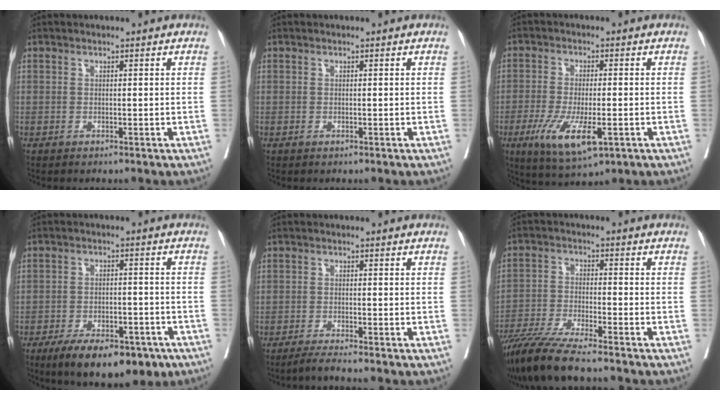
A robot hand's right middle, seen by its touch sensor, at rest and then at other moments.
{"total": 0.0}
{"total": 9.5, "force": [-3.7, 2.5, 8.4], "torque": [-0.162, -0.024, -0.055]}
{"total": 13.5, "force": [-9.0, 5.6, 8.3], "torque": [-0.119, -0.003, -0.137]}
{"total": 2.7, "force": [-2.4, -0.7, 1.1], "torque": [-0.025, -0.008, -0.049]}
{"total": 10.0, "force": [-8.5, -0.2, 5.3], "torque": [-0.090, -0.030, -0.153]}